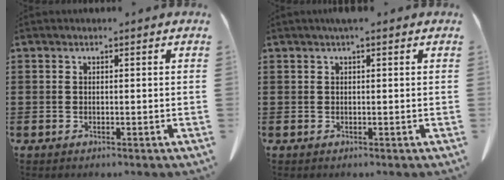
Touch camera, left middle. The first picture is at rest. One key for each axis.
{"total": 1.0, "fx": 0.5, "fy": 0.2, "fz": 0.8, "tx": -0.018, "ty": 0.003, "tz": 0.008}